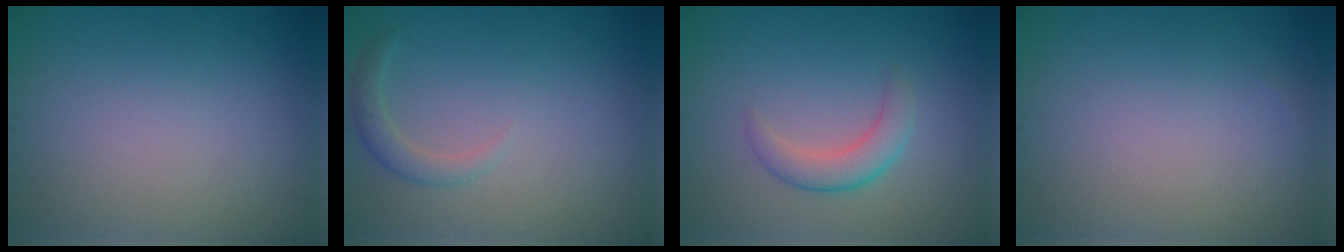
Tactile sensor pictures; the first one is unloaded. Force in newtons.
{"total": 1.5, "press": 1.5, "slide": 0.1}
{"total": 2.6, "press": 2.5, "slide": 0.3}
{"total": 0.0}